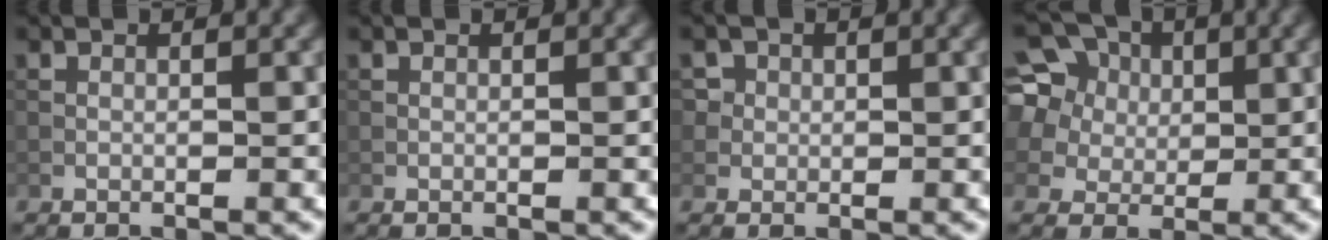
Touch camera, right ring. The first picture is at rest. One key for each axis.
{"total": 0.0}
{"total": 3.4, "fx": 1.3, "fy": 2.9, "fz": 1.1, "tx": -0.016, "ty": 0.007, "tz": 0.019}
{"total": 12.2, "fx": 5.5, "fy": 9.4, "fz": 5.6, "tx": -0.147, "ty": 0.033, "tz": 0.091}